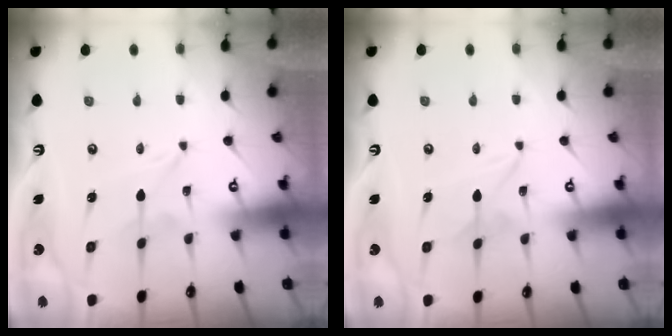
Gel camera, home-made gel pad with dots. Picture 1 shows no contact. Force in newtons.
{"total": 2.5, "press": 2.4, "slide": 0.4}